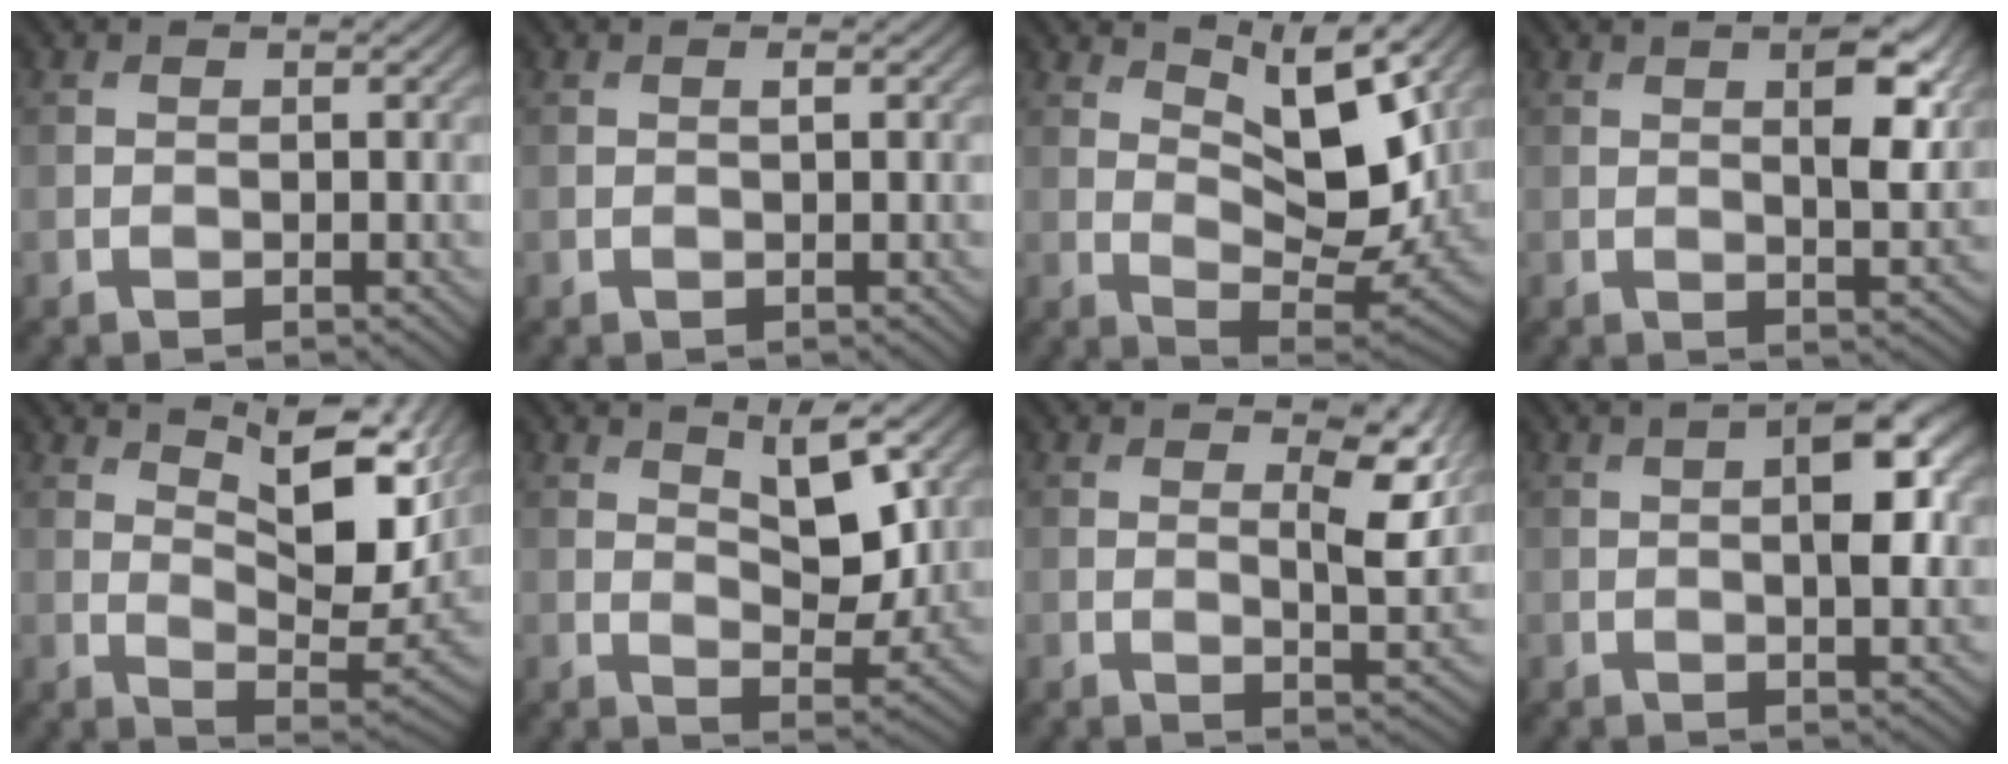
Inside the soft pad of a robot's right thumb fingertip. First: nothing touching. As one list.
[{"total": 0.5, "force": [0.2, 0.1, 0.5], "torque": [-0.008, 0.001, 0.002]}, {"total": 10.7, "force": [5.3, 3.8, 8.5], "torque": [-0.148, -0.003, 0.087]}, {"total": 5.6, "force": [1.9, 1.8, 4.9], "torque": [-0.081, -0.001, 0.033]}, {"total": 11.9, "force": [6.4, 3.5, 9.4], "torque": [-0.169, -0.001, 0.103]}, {"total": 6.7, "force": [3.2, 2.7, 5.3], "torque": [-0.086, -0.010, 0.057]}, {"total": 6.7, "force": [2.9, 2.2, 5.7], "torque": [-0.094, -0.004, 0.049]}, {"total": 7.1, "force": [1.3, 2.3, 6.6], "torque": [-0.101, 0.009, 0.016]}]